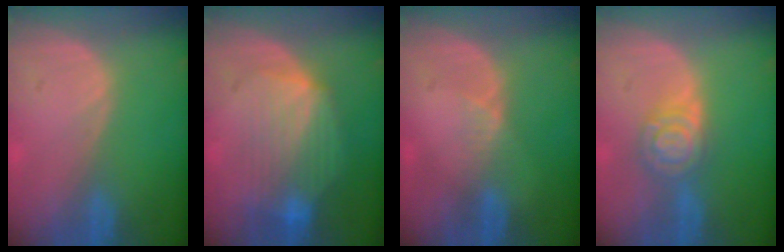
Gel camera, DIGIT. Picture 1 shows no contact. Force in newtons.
{"total": 8.3, "press": 7.8, "slide": 2.9}
{"total": 2.0, "press": 1.6, "slide": 1.3}
{"total": 5.7, "press": 5.6, "slide": 0.4}